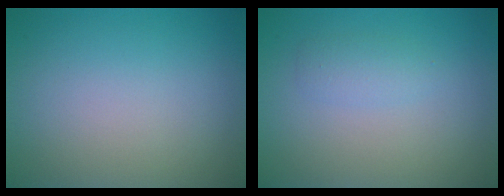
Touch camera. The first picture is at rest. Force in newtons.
{"total": 1.5, "press": 1.4, "slide": 0.1}